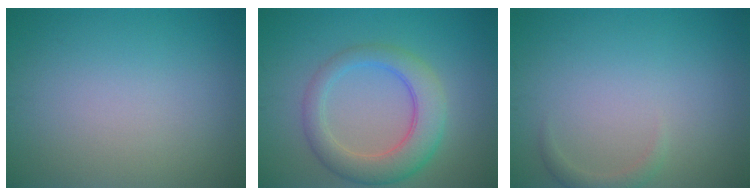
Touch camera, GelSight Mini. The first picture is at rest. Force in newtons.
{"total": 5.3, "press": 5.3, "slide": 0.2}
{"total": 1.2, "press": 1.2, "slide": 0.2}